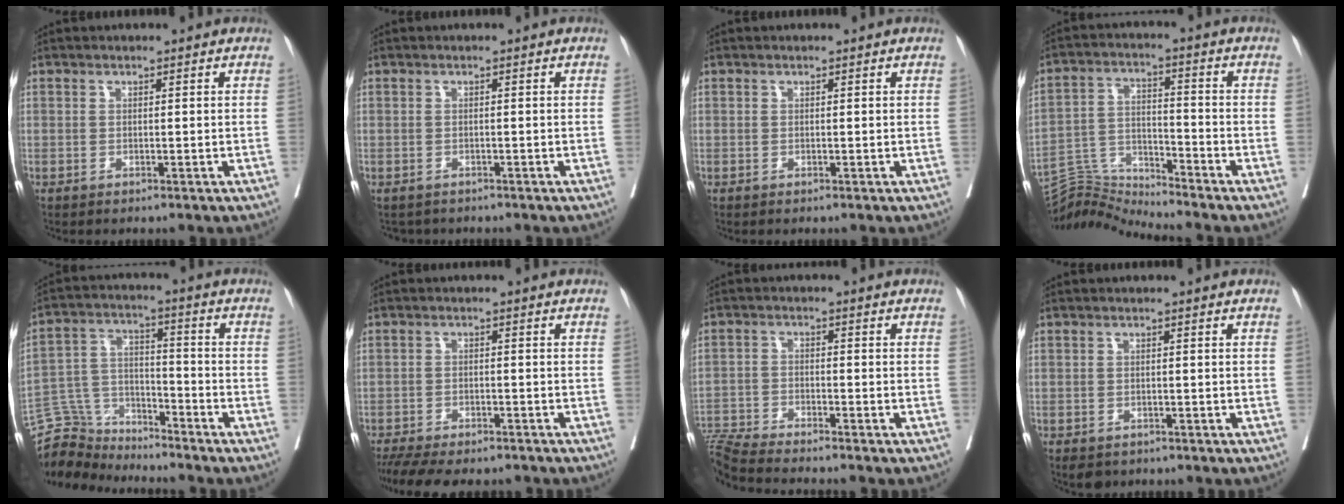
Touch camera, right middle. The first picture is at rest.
{"total": 2.2, "force": [-1.8, 1.2, -0.1], "torque": [-0.004, -0.003, -0.031]}
{"total": 0.0}
{"total": 7.5, "force": [-7.2, -1.6, -1.1], "torque": [0.004, 0.022, -0.133]}
{"total": 9.0, "force": [-8.6, 2.3, -0.7], "torque": [0.003, 0.031, -0.167]}
{"total": 12.1, "force": [-10.3, 3.4, 5.2], "torque": [-0.097, -0.004, -0.147]}
{"total": 10.1, "force": [-9.5, -1.4, 3.0], "torque": [-0.058, -0.011, -0.170]}
{"total": 3.7, "force": [-2.8, 2.1, 1.2], "torque": [-0.020, -0.004, -0.035]}